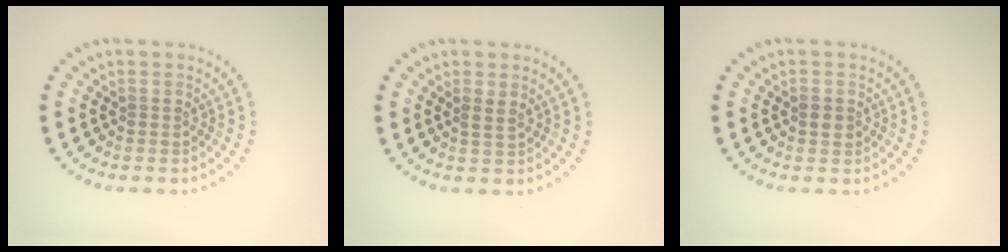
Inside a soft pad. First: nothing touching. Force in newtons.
{"total": 0.6, "press": 0.3, "slide": 0.5}
{"total": 1.0, "press": 1.0, "slide": 0.1}